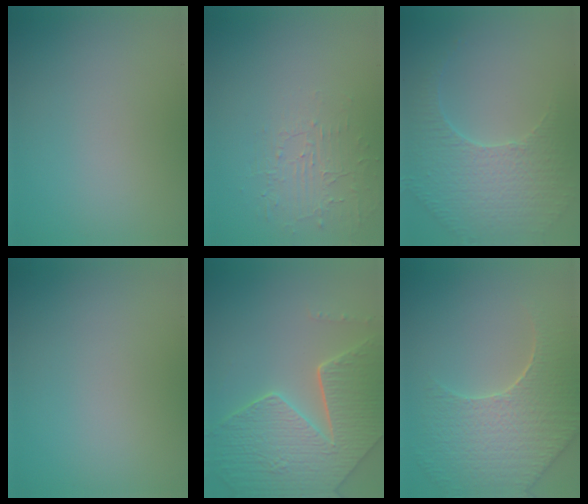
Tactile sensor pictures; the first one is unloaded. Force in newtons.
{"total": 1.8, "press": 0.7, "slide": 1.7}
{"total": 4.6, "press": 3.5, "slide": 2.9}
{"total": 0.0}
{"total": 8.6, "press": 6.1, "slide": 6.0}
{"total": 7.0, "press": 5.5, "slide": 4.3}